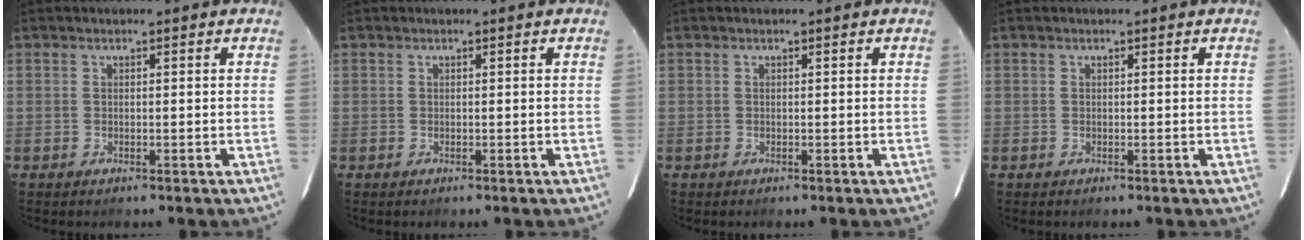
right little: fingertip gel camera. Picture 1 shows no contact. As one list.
[{"total": 0.0}, {"total": 0.0}, {"total": 0.0}]